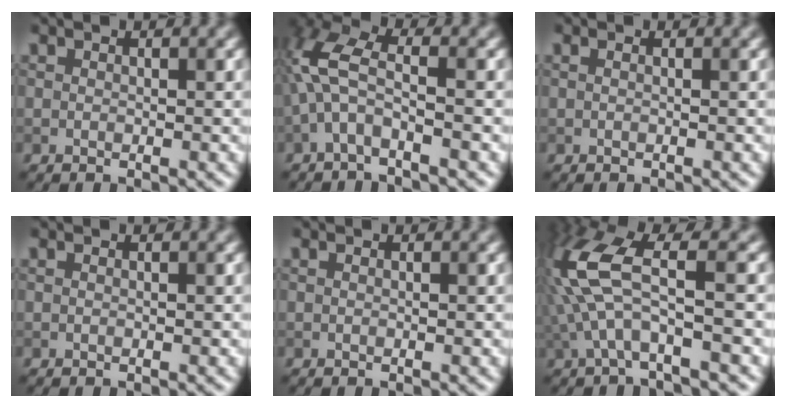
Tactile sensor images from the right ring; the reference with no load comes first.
{"total": 5.0, "force": [-0.9, 1.8, 4.6], "torque": [-0.112, 0.021, -0.032]}
{"total": 0.7, "force": [0.2, 0.3, 0.6], "torque": [-0.008, -0.006, -0.003]}
{"total": 0.0}
{"total": 0.0}
{"total": 7.9, "force": [0.0, 2.5, 7.5], "torque": [-0.188, 0.017, -0.005]}